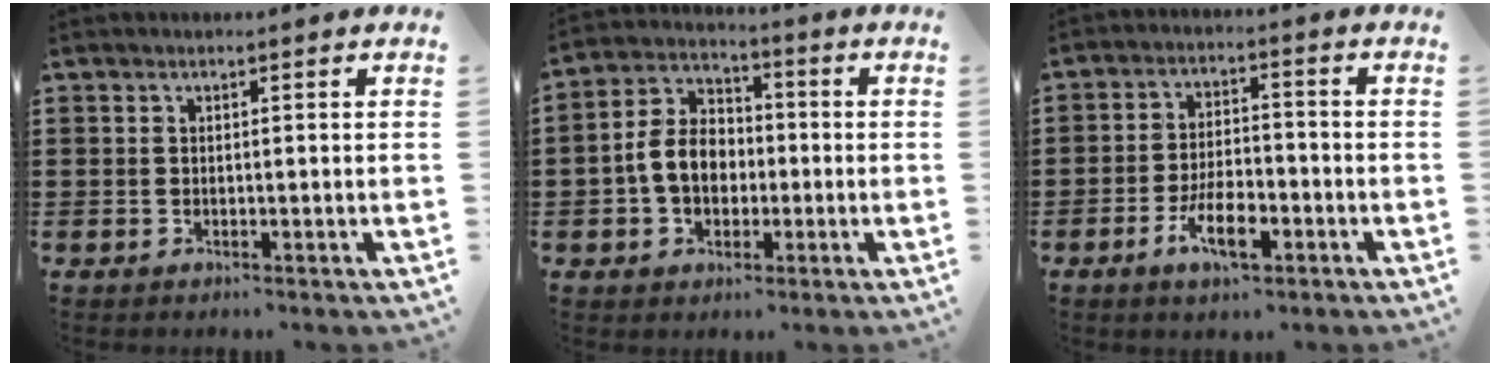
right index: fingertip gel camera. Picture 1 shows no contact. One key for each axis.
{"total": 7.7, "fx": -1.2, "fy": 5.8, "fz": 5.0, "tx": -0.120, "ty": 0.011, "tz": -0.026}
{"total": 7.0, "fx": -3.4, "fy": 2.8, "fz": 5.5, "tx": -0.108, "ty": 0.001, "tz": -0.062}